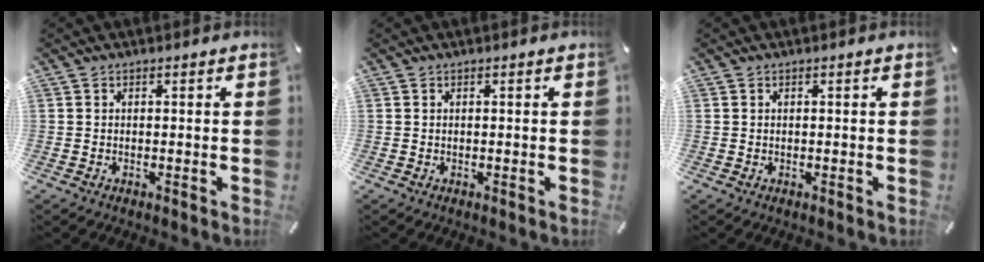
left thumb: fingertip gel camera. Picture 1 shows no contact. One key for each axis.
{"total": 0.0}
{"total": 0.0}